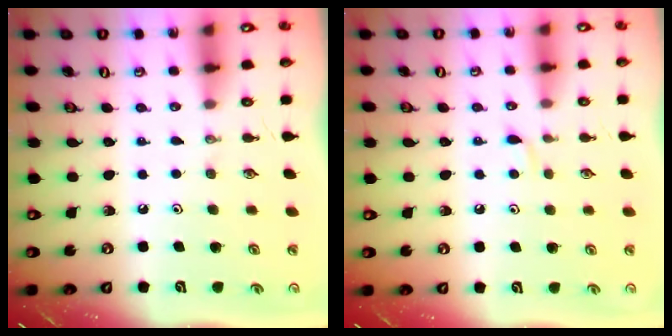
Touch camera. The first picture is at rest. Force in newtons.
{"total": 3.3, "press": 3.3, "slide": 0.6}